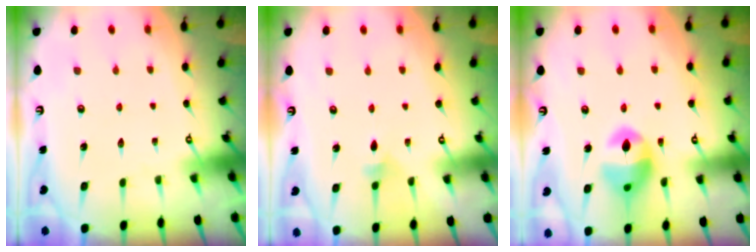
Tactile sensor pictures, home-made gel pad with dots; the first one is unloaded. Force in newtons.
{"total": 3.6, "press": 3.5, "slide": 0.8}
{"total": 13.3, "press": 13.2, "slide": 1.7}